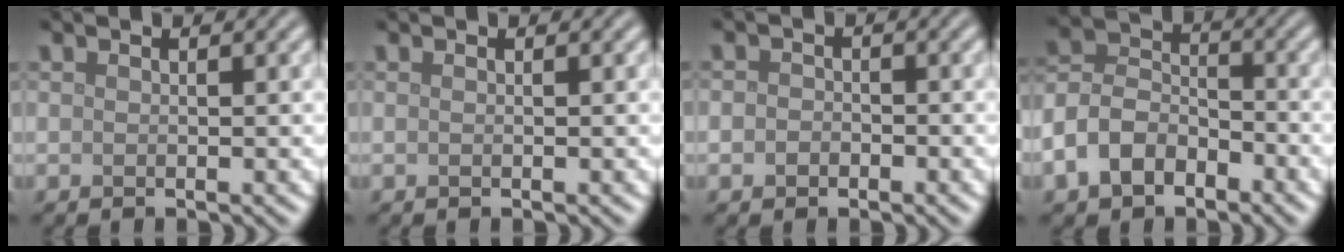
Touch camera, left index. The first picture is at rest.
{"total": 0.0}
{"total": 1.4, "force": [-0.5, 1.1, 0.6], "torque": [-0.001, -0.002, -0.014]}
{"total": 5.9, "force": [-3.1, 3.9, 3.2], "torque": [-0.066, 0.007, -0.070]}